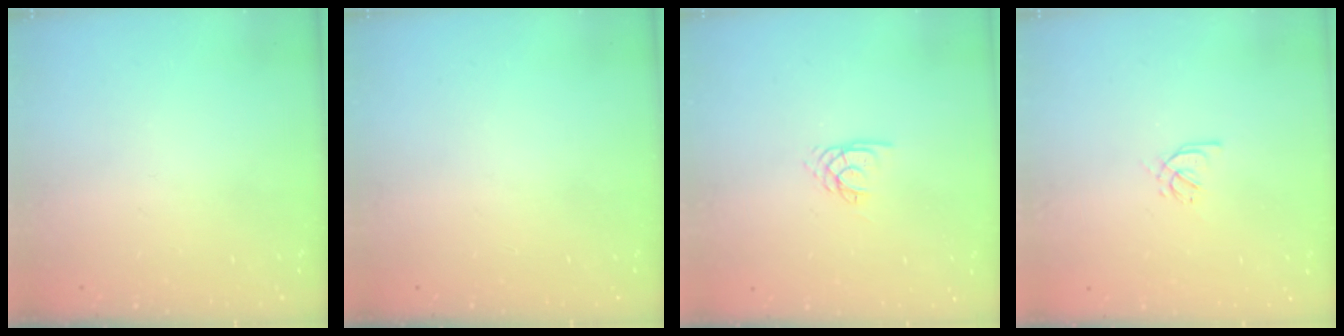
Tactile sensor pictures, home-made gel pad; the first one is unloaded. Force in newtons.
{"total": 0.0}
{"total": 1.9, "press": 1.8, "slide": 0.3}
{"total": 2.4, "press": 2.3, "slide": 0.6}